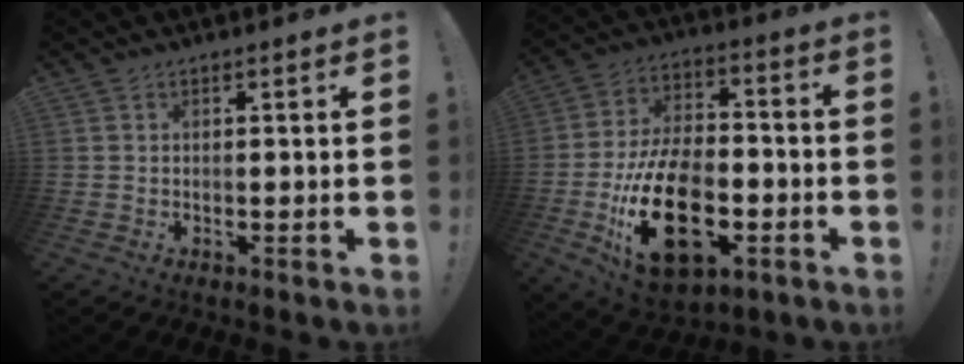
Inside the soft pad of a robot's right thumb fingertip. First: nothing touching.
{"total": 24.8, "force": [-7.8, 14.7, 18.3], "torque": [-0.334, 0.045, -0.116]}